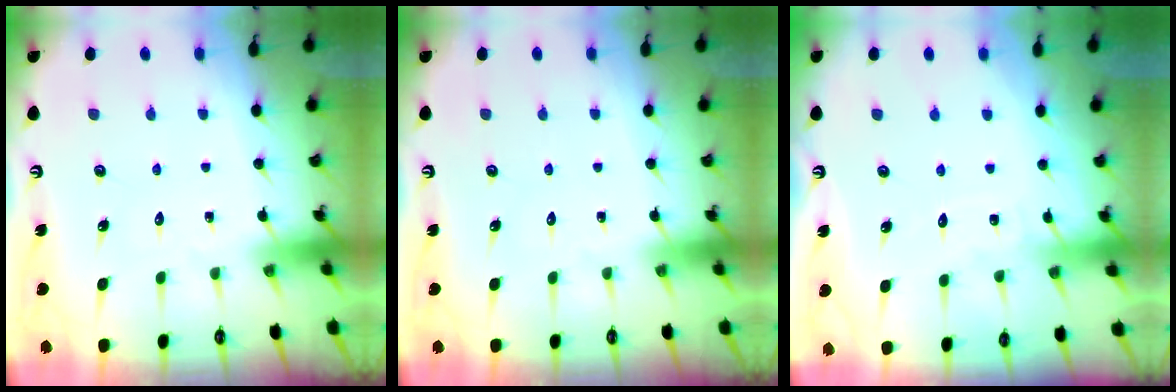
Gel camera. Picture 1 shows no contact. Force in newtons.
{"total": 0.0}
{"total": 3.0, "press": 3.0, "slide": 0.3}